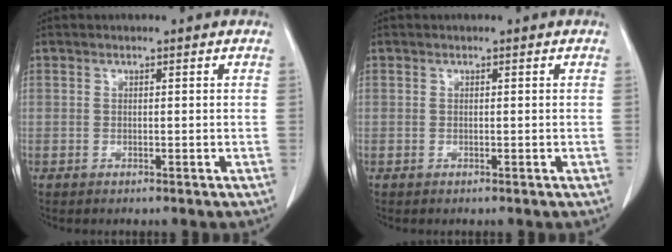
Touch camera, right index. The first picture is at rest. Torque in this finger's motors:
{"motor_torque": [-0.11, 0.09, -0.06, 0.00]}